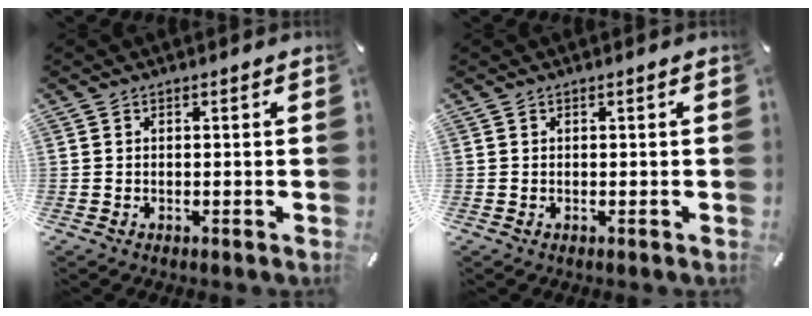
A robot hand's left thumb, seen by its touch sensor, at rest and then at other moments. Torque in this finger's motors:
{"motor_torque": [0.01, -0.01, 0.00, 0.00, 0.00]}